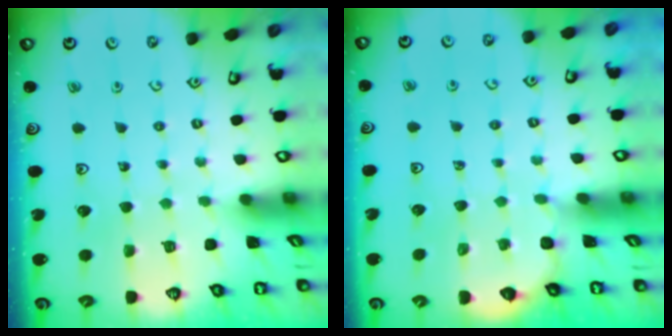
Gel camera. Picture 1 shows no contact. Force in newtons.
{"total": 2.9, "press": 2.9, "slide": 0.3}